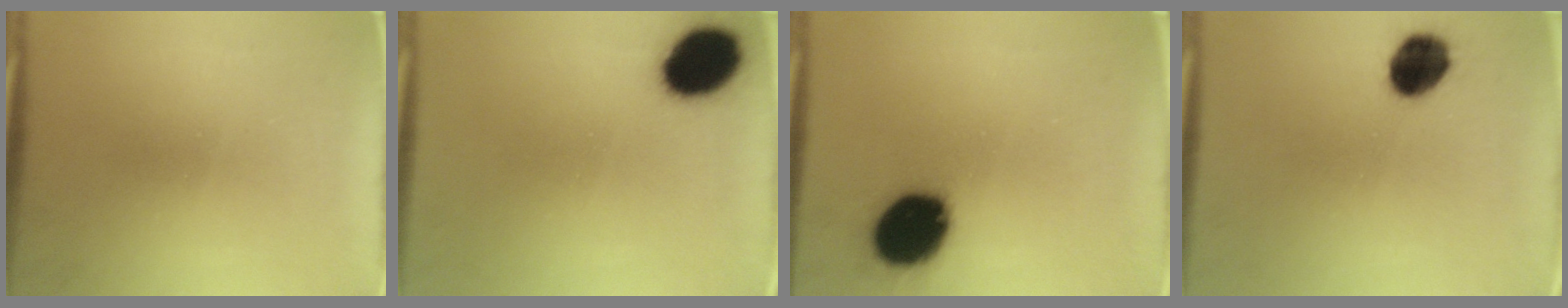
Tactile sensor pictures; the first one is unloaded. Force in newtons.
{"total": 12.1}
{"total": 16.6}
{"total": 9.3}